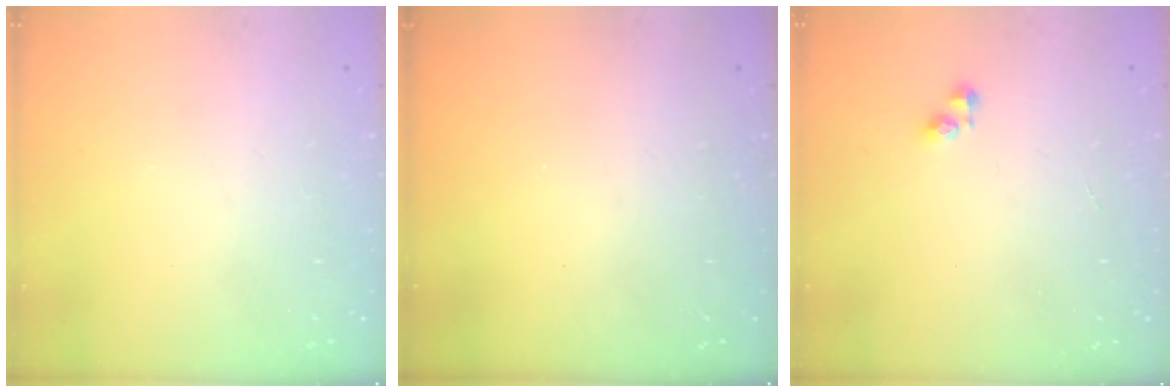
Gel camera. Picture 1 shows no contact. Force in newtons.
{"total": 0.0}
{"total": 3.2, "press": 3.2, "slide": 0.6}